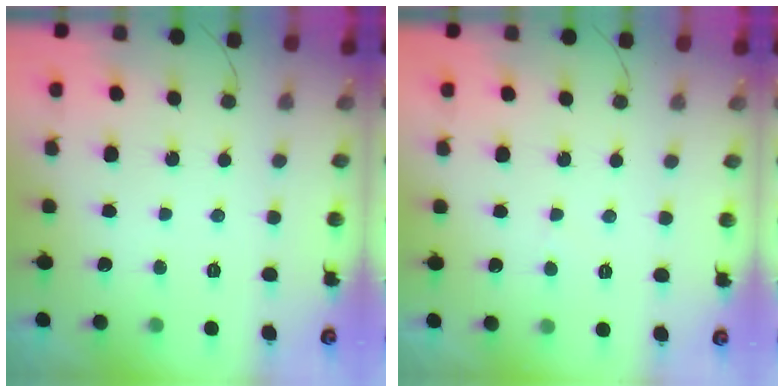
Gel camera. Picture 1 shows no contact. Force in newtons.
{"total": 2.5, "press": 2.5, "slide": 0.2}